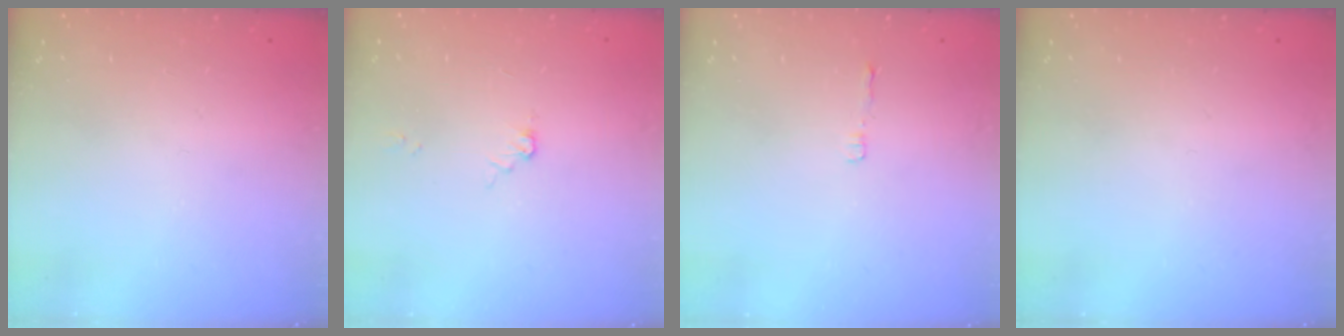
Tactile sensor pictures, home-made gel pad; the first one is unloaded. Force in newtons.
{"total": 3.8, "press": 3.8, "slide": 0.3}
{"total": 2.8, "press": 2.8, "slide": 0.3}
{"total": 0.0}